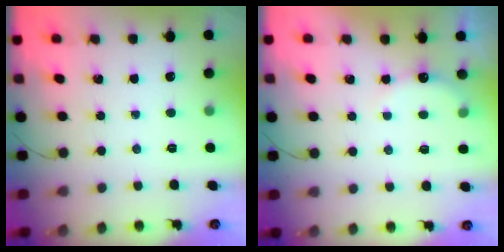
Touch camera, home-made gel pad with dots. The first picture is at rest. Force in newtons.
{"total": 5.1, "press": 5.0, "slide": 1.1}